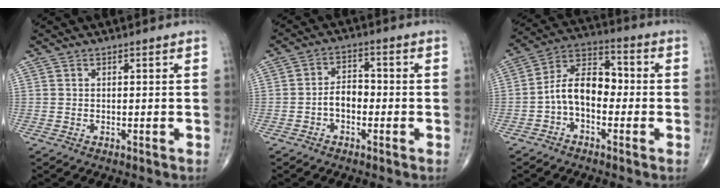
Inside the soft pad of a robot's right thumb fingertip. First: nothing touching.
{"total": 4.7, "force": [-1.4, 3.1, 3.3], "torque": [-0.044, 0.023, -0.032]}
{"total": 10.2, "force": [-1.9, 6.3, 7.8], "torque": [-0.118, 0.042, -0.047]}